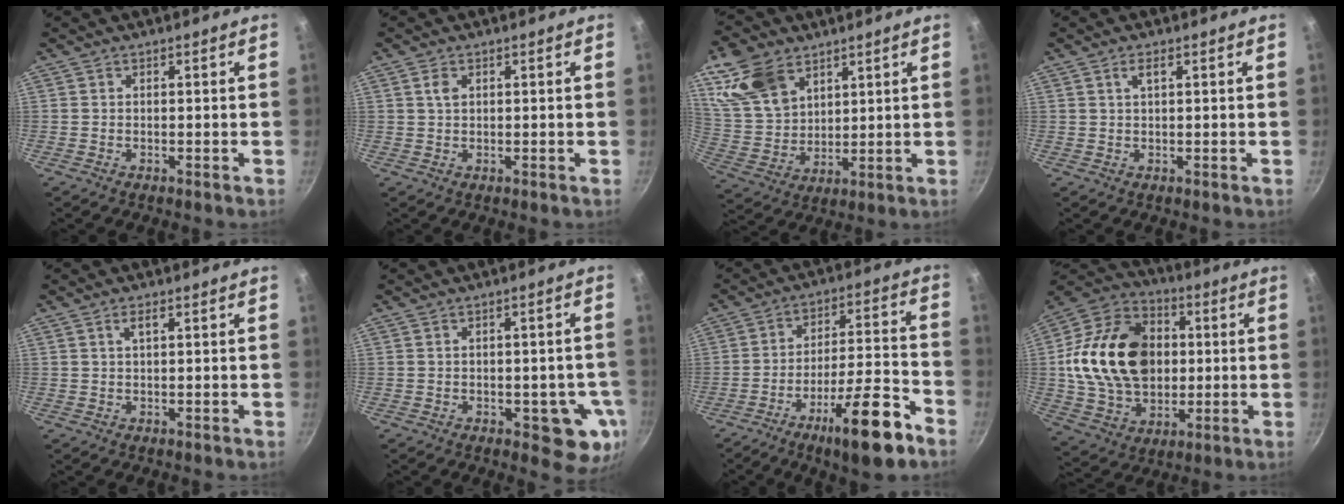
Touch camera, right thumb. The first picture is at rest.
{"total": 1.9, "force": [0.7, 1.2, 1.3], "torque": [-0.022, -0.001, 0.013]}
{"total": 14.0, "force": [7.8, 9.1, 7.2], "torque": [-0.126, -0.026, 0.163]}
{"total": 1.7, "force": [0.7, 0.5, 1.4], "torque": [-0.027, 0.004, 0.015]}
{"total": 1.7, "force": [0.7, 0.5, 1.4], "torque": [-0.026, 0.004, 0.014]}
{"total": 8.9, "force": [-2.5, 4.6, 7.2], "torque": [-0.043, 0.001, -0.030]}
{"total": 16.2, "force": [-9.5, 3.5, 12.6], "torque": [-0.186, 0.057, -0.143]}
{"total": 23.7, "force": [1.9, 17.3, 16.1], "torque": [-0.255, 0.018, 0.034]}